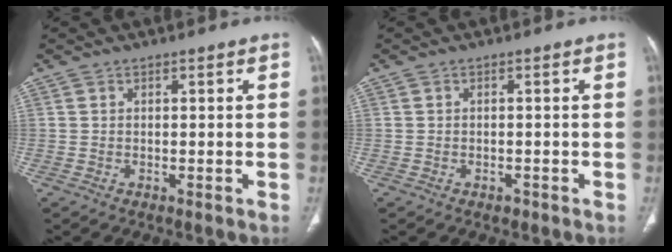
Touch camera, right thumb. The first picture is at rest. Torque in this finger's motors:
{"motor_torque": [0.16, 0.41, -0.15, 0.14, 0.07]}